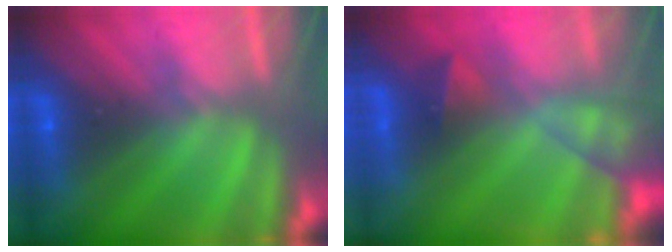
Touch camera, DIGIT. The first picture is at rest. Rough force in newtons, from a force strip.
{"total": 7.8}